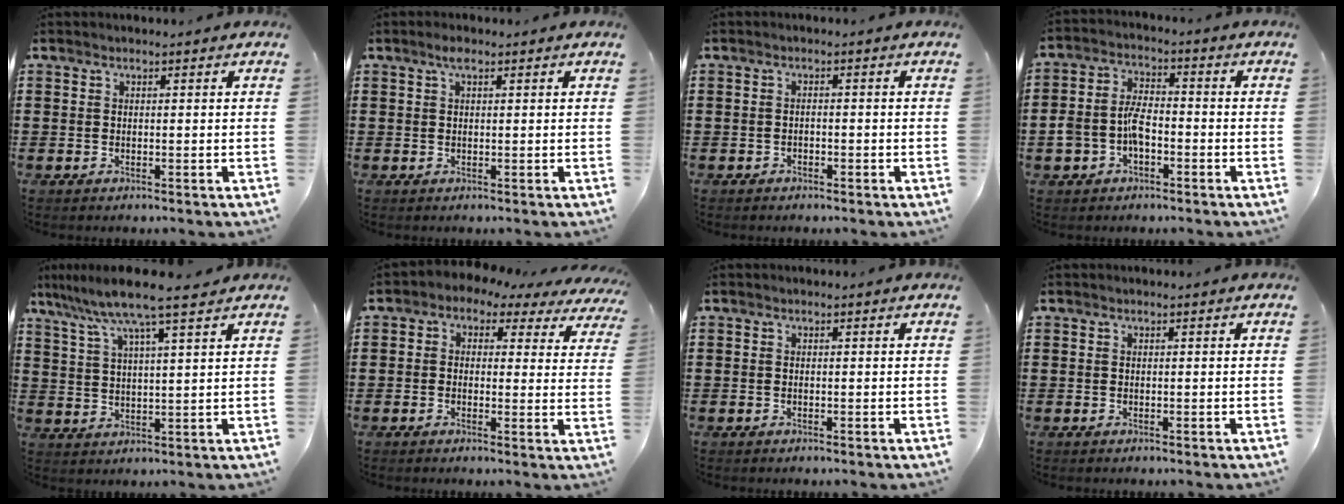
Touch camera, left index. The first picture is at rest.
{"total": 1.8, "force": [0.9, 0.6, 1.4], "torque": [-0.030, 0.005, 0.014]}
{"total": 1.0, "force": [-0.9, 0.4, 0.1], "torque": [-0.008, 0.001, -0.020]}
{"total": 5.7, "force": [-2.0, 3.4, 4.0], "torque": [-0.100, 0.005, -0.044]}
{"total": 8.5, "force": [6.7, 0.1, 5.1], "torque": [-0.121, -0.021, 0.118]}
{"total": 1.7, "force": [0.4, 1.4, 0.8], "torque": [-0.027, -0.012, -0.003]}
{"total": 0.0}
{"total": 0.0}